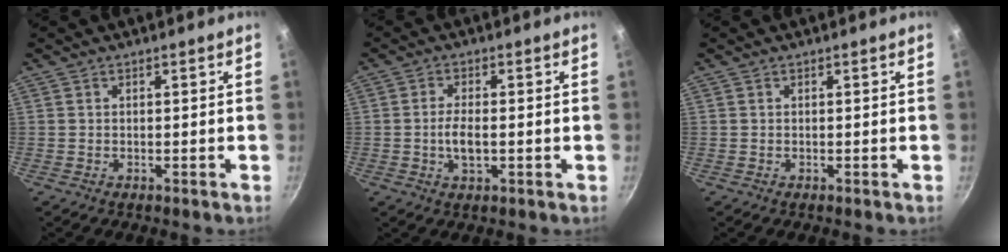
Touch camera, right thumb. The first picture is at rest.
{"total": 4.4, "force": [-0.6, 1.9, 3.9], "torque": [-0.077, 0.003, -0.015]}
{"total": 0.0}